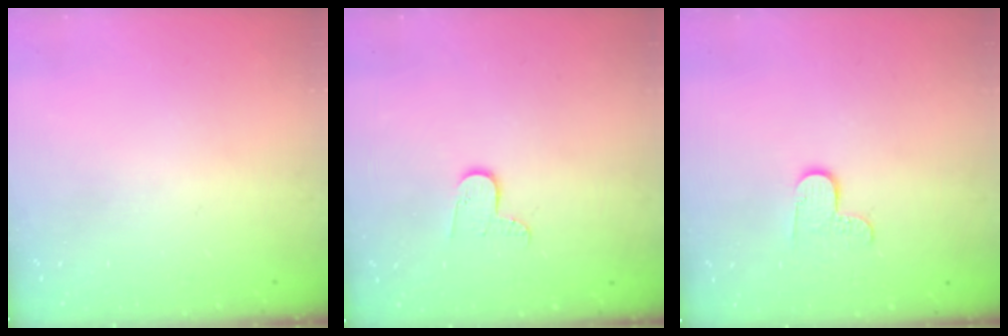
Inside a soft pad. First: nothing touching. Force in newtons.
{"total": 5.2, "press": 5.2, "slide": 0.4}
{"total": 6.0, "press": 6.0, "slide": 0.4}